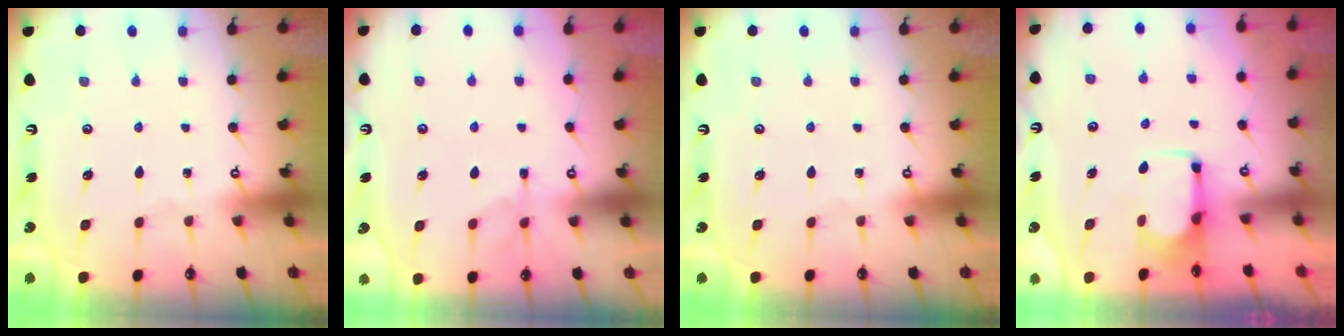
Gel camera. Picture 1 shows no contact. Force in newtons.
{"total": 1.2, "press": 0.5, "slide": 1.1}
{"total": 0.0}
{"total": 1.8, "press": 1.6, "slide": 0.8}